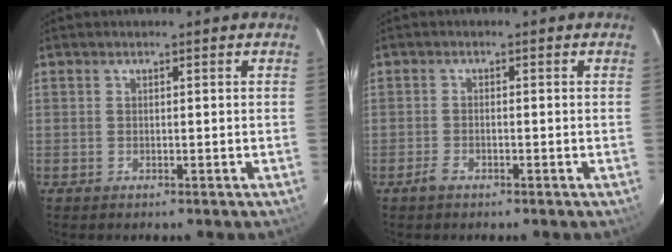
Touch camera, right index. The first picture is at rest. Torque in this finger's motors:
{"motor_torque": [0.30, 0.01, 0.09, 0.02]}